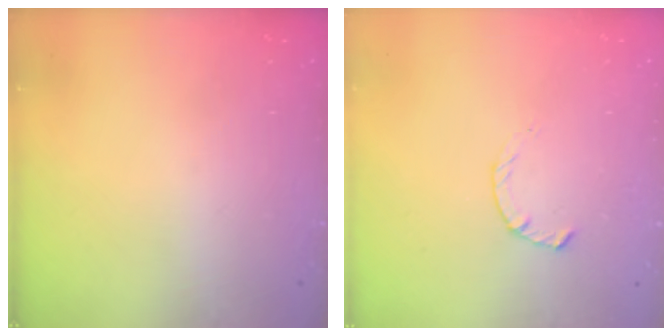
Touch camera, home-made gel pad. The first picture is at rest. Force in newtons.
{"total": 2.3, "press": 2.2, "slide": 0.4}